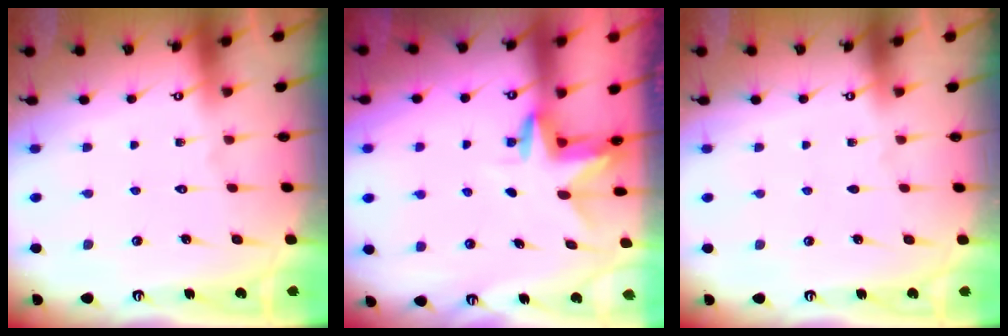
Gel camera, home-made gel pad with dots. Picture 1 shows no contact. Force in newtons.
{"total": 3.1, "press": 3.1, "slide": 0.3}
{"total": 0.0}